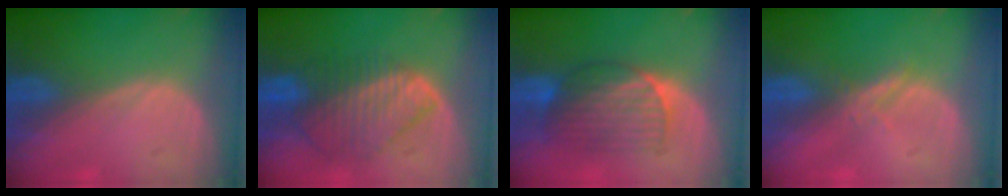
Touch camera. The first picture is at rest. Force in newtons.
{"total": 8.7, "press": 7.7, "slide": 4.1}
{"total": 6.9, "press": 6.9, "slide": 0.4}
{"total": 1.7, "press": 1.7, "slide": 0.1}